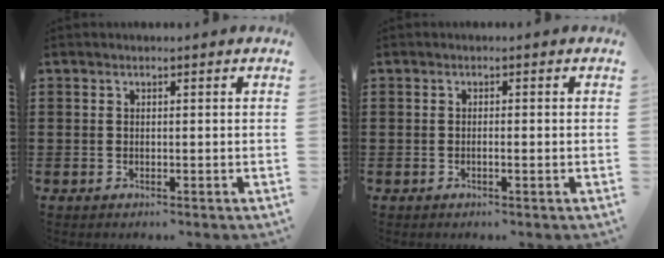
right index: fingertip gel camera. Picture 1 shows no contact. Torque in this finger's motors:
{"motor_torque": [-0.10, 0.28, -0.06, -0.01]}